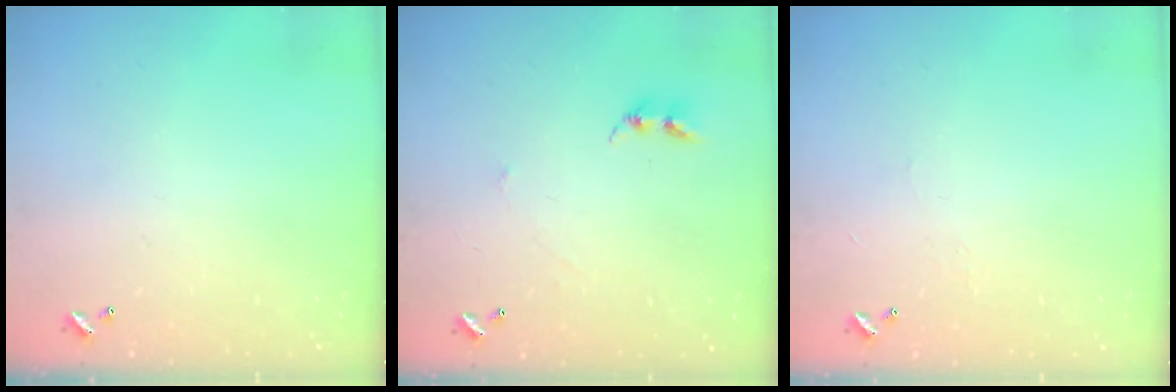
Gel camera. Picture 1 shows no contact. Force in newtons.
{"total": 2.6, "press": 2.6, "slide": 0.3}
{"total": 2.3, "press": 2.3, "slide": 0.4}